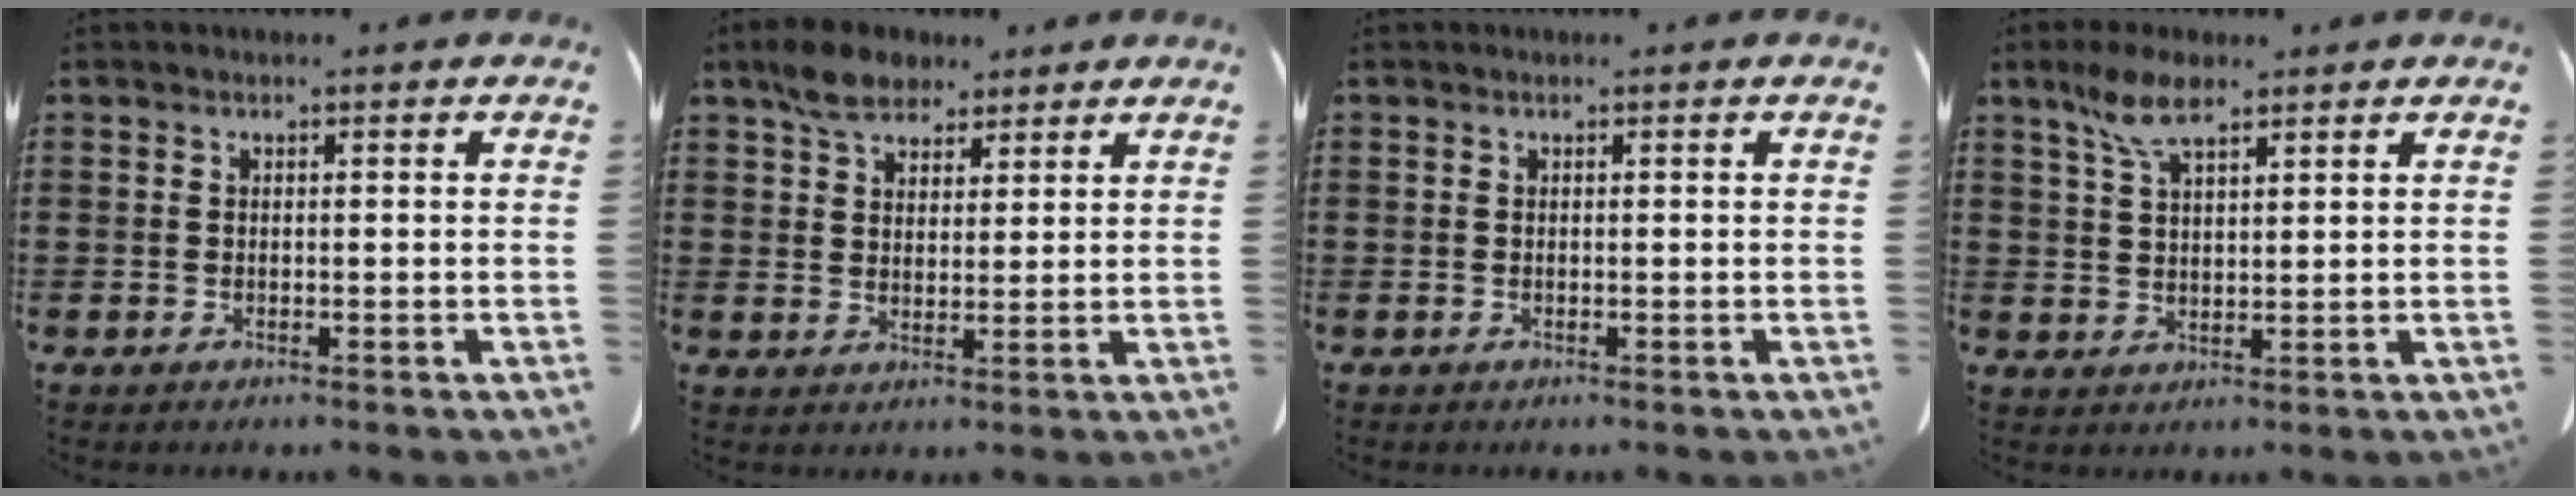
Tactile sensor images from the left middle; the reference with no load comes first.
{"total": 5.6, "force": [4.3, 3.0, 2.0], "torque": [-0.047, 0.003, 0.082]}
{"total": 0.0}
{"total": 6.1, "force": [3.8, 2.0, 4.3], "torque": [-0.094, 0.002, 0.069]}